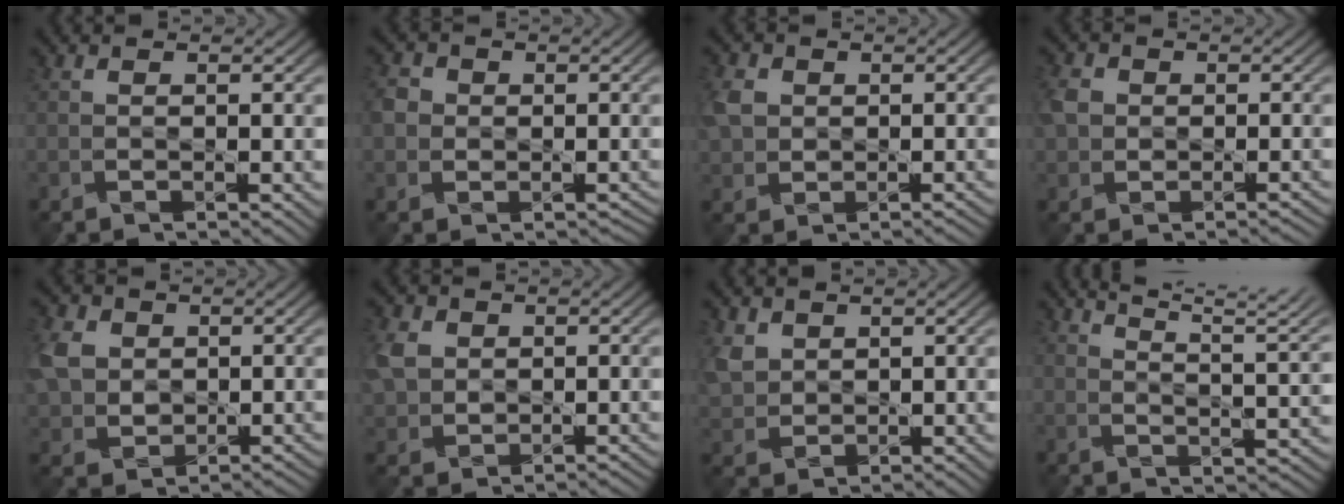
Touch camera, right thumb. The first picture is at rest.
{"total": 4.9, "force": [0.0, 4.6, 1.5], "torque": [-0.040, 0.017, -0.019]}
{"total": 3.1, "force": [0.8, 2.8, 1.1], "torque": [-0.031, 0.009, 0.013]}
{"total": 2.9, "force": [0.1, 2.7, 1.0], "torque": [-0.025, 0.007, 0.003]}
{"total": 5.5, "force": [1.4, 4.6, 2.7], "torque": [-0.088, 0.010, 0.024]}
{"total": 3.8, "force": [1.2, 3.3, 1.5], "torque": [-0.049, 0.010, 0.021]}
{"total": 3.4, "force": [2.2, 2.4, 0.8], "torque": [-0.038, 0.006, 0.045]}
{"total": 9.9, "force": [8.6, 1.3, 4.8], "torque": [-0.079, 0.012, 0.117]}